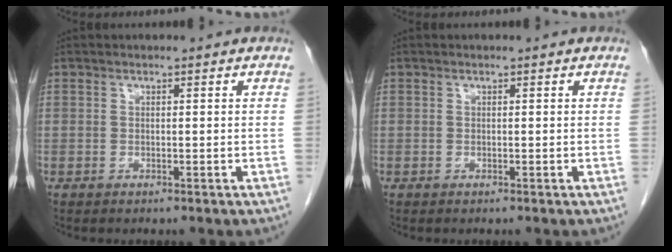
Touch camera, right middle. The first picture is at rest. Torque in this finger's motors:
{"motor_torque": [-0.02, -0.02, 0.00, 0.00]}